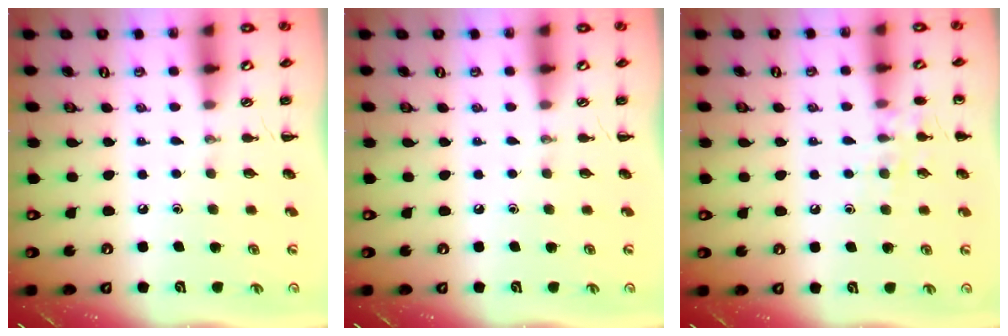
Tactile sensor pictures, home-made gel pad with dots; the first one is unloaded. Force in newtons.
{"total": 0.0}
{"total": 7.7, "press": 7.5, "slide": 1.4}